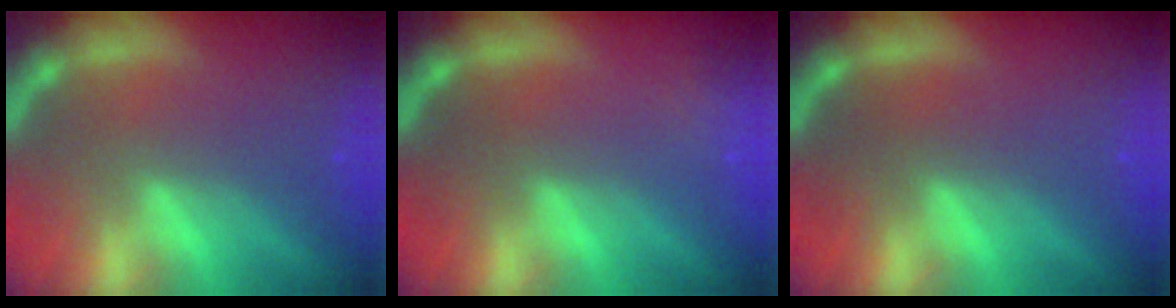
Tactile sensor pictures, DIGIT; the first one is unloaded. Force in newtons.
{"total": 1.4}
{"total": 0.0}